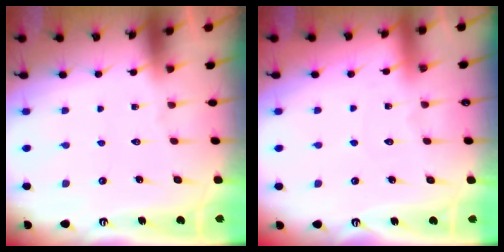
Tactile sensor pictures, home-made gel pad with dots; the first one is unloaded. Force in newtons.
{"total": 2.6, "press": 2.6, "slide": 0.4}